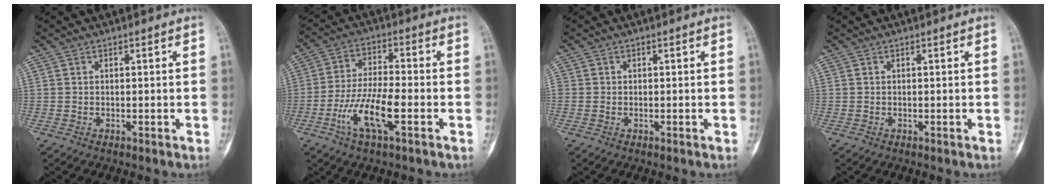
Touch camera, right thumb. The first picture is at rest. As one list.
[{"total": 11.0, "force": [-4.0, 3.2, 9.7], "torque": [-0.201, 0.018, -0.078]}, {"total": 0.6, "force": [-0.1, 0.6, 0.1], "torque": [0.007, 0.004, -0.007]}, {"total": 0.0}]